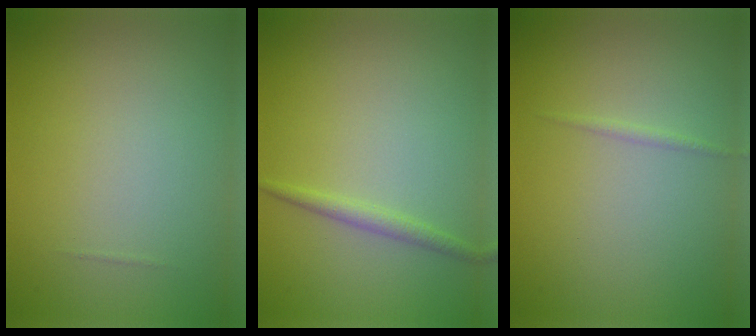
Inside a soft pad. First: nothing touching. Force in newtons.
{"total": 1.3, "press": 1.3, "slide": 0.0}
{"total": 0.6, "press": 0.6, "slide": 0.0}